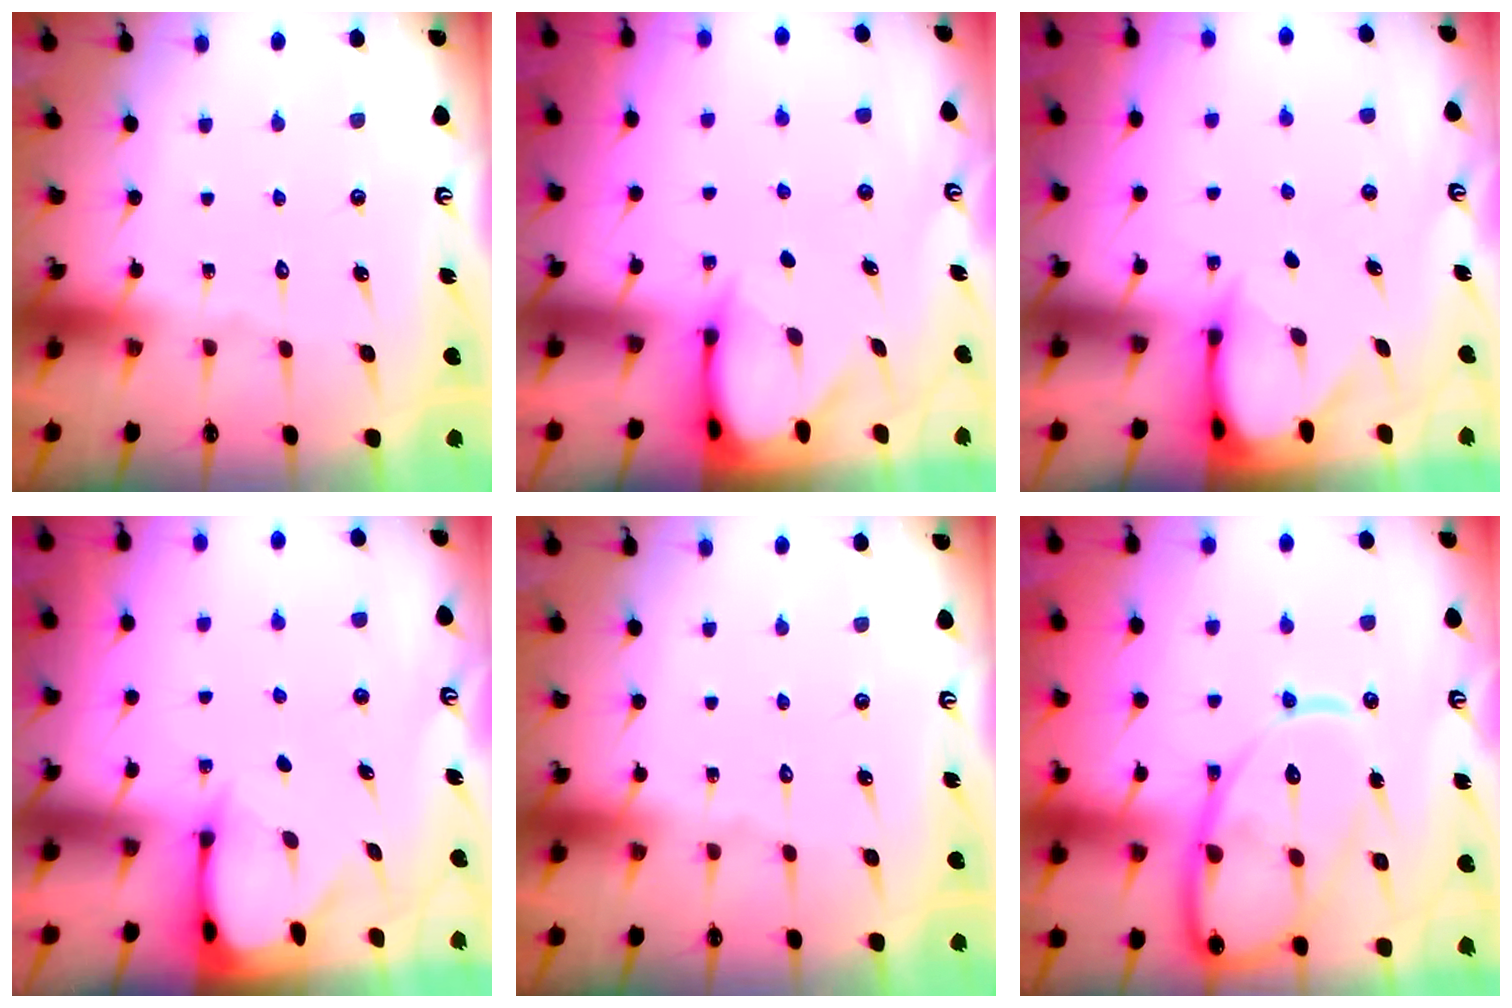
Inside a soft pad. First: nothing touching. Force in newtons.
{"total": 3.5, "press": 3.4, "slide": 0.3}
{"total": 3.3, "press": 3.3, "slide": 0.3}
{"total": 2.4, "press": 2.3, "slide": 0.3}
{"total": 0.0}
{"total": 19.1, "press": 19.0, "slide": 1.9}